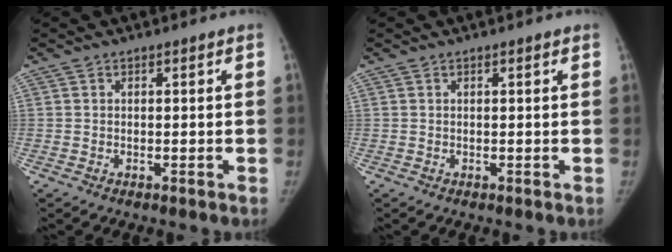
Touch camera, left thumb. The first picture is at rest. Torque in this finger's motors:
{"motor_torque": [-0.23, -0.06, 0.01, -0.15, 0.00]}